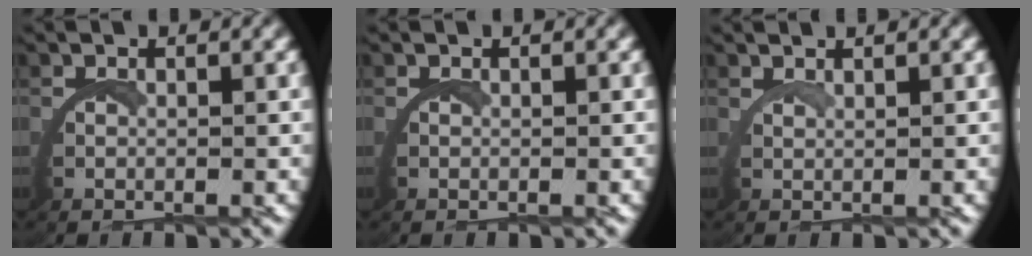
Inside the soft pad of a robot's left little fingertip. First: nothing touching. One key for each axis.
{"total": 0.0}
{"total": 1.8, "fx": 1.4, "fy": -1.1, "fz": 0.1, "tx": -0.002, "ty": 0.004, "tz": 0.025}